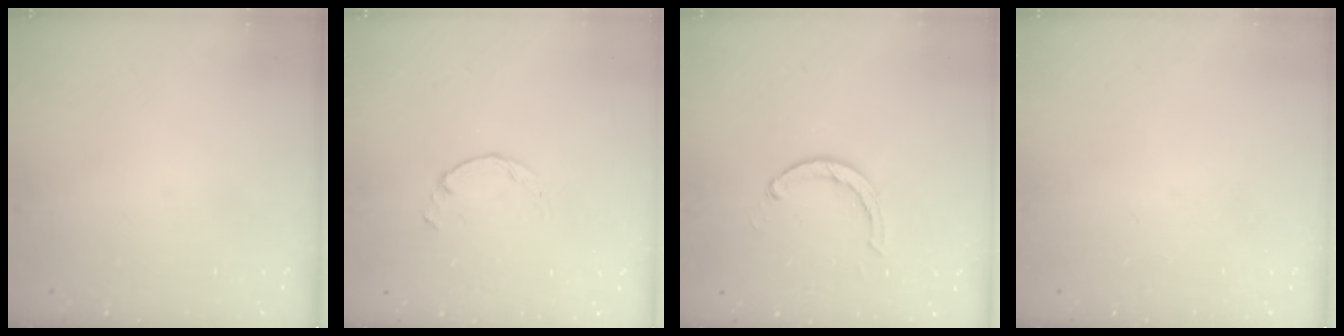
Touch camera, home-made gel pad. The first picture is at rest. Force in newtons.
{"total": 0.0}
{"total": 2.9, "press": 2.9, "slide": 0.4}
{"total": 0.0}